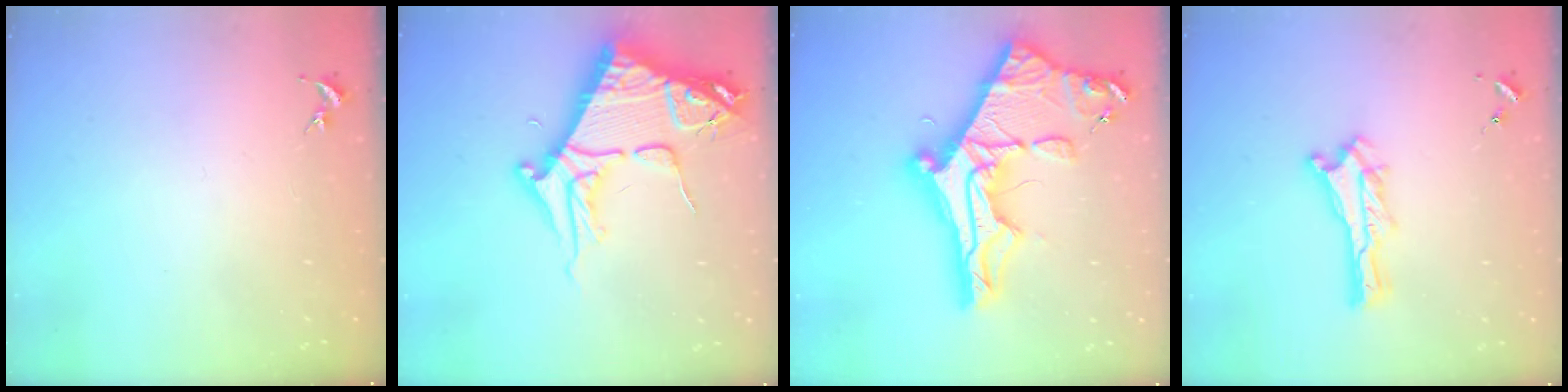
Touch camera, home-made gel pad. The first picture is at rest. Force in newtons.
{"total": 10.7, "press": 10.7, "slide": 1.2}
{"total": 14.3, "press": 14.2, "slide": 1.4}
{"total": 0.0}